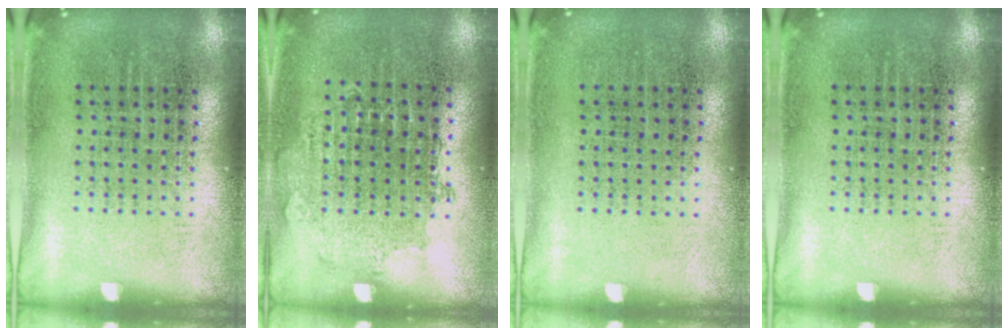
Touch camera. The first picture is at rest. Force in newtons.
{"total": 0.8, "press": 0.7, "slide": 0.2}
{"total": 0.0}
{"total": 0.0}